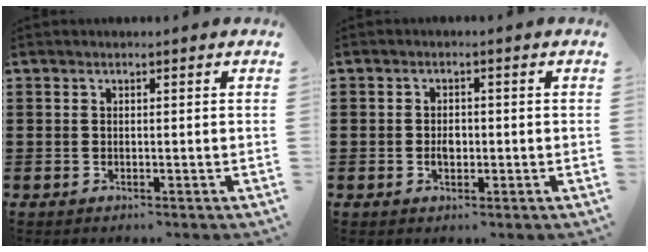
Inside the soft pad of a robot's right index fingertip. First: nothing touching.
{"total": 2.0, "force": [-0.3, 1.2, 1.6], "torque": [-0.031, 0.004, -0.006]}